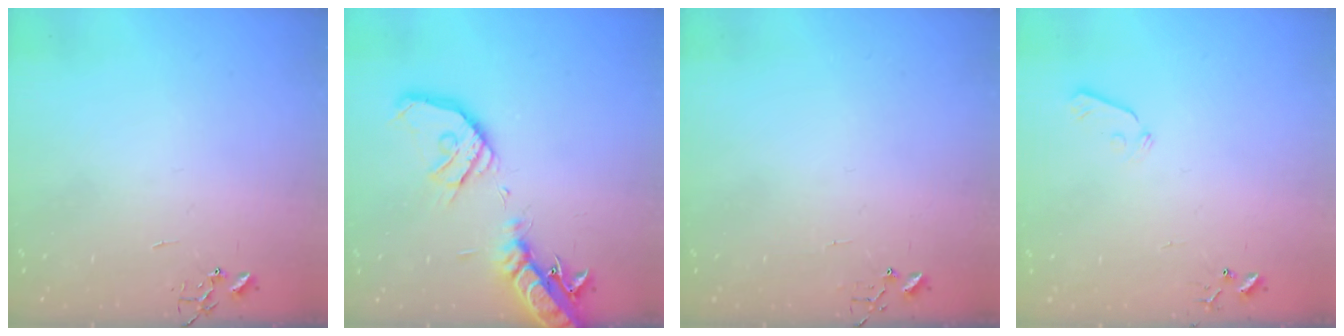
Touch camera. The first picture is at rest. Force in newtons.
{"total": 20.7, "press": 20.4, "slide": 3.6}
{"total": 4.2, "press": 4.2, "slide": 0.3}
{"total": 5.8, "press": 5.8, "slide": 0.5}